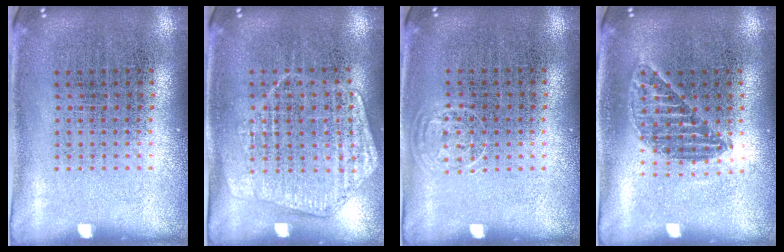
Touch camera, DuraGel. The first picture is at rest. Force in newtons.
{"total": 1.4, "press": 1.4, "slide": 0.3}
{"total": 0.8, "press": 0.6, "slide": 0.5}
{"total": 1.2, "press": 1.1, "slide": 0.4}